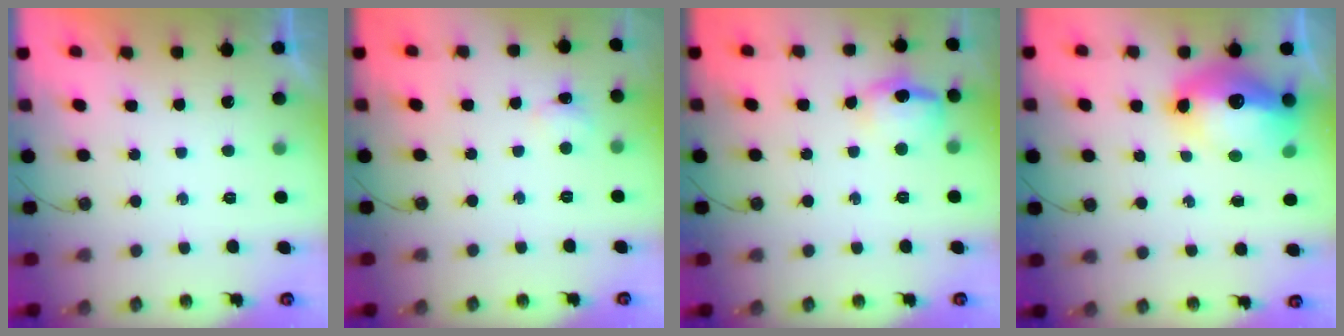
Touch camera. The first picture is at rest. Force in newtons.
{"total": 4.0, "press": 3.6, "slide": 1.8}
{"total": 11.0, "press": 10.9, "slide": 0.9}
{"total": 16.1, "press": 16.1, "slide": 1.5}